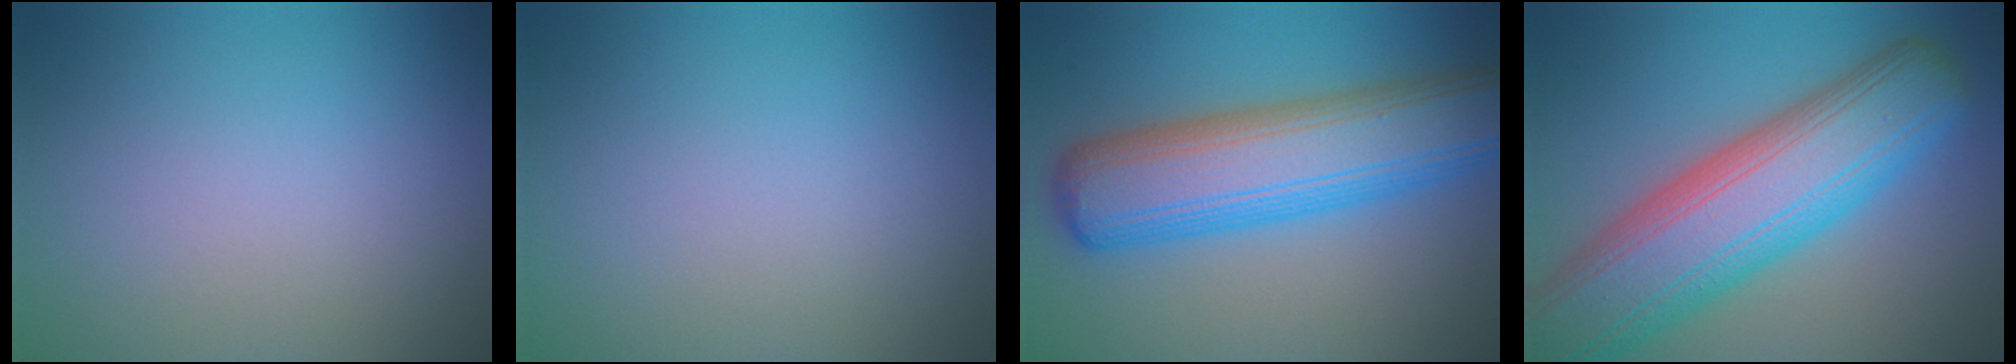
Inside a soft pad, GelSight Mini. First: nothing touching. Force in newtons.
{"total": 0.0}
{"total": 10.4, "press": 10.4, "slide": 0.2}
{"total": 12.9, "press": 12.9, "slide": 0.4}